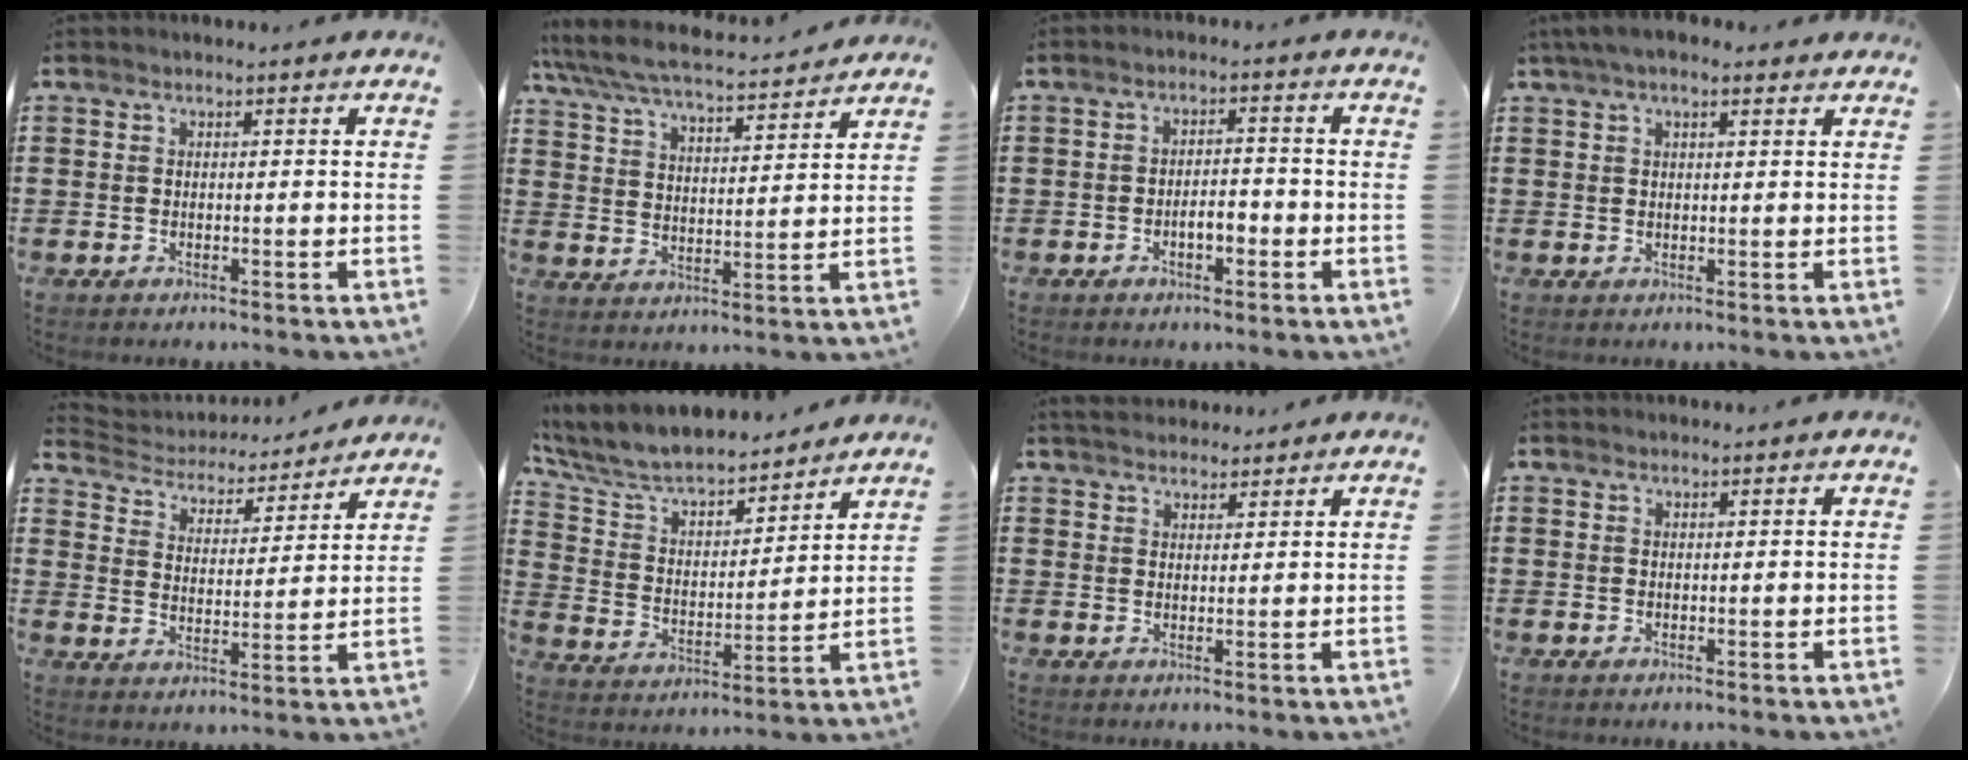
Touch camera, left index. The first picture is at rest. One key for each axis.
{"total": 5.9, "fx": 5.6, "fy": 0.4, "fz": 1.9, "tx": -0.061, "ty": -0.035, "tz": 0.092}
{"total": 3.2, "fx": -1.2, "fy": 1.3, "fz": 2.7, "tx": -0.050, "ty": 0.007, "tz": -0.024}
{"total": 3.5, "fx": 2.3, "fy": 1.2, "fz": 2.3, "tx": -0.049, "ty": 0.009, "tz": 0.042}
{"total": 4.0, "fx": 3.9, "fy": 0.8, "fz": 0.3, "tx": -0.032, "ty": -0.029, "tz": 0.062}
{"total": 7.5, "fx": 6.8, "fy": 1.7, "fz": 2.7, "tx": -0.085, "ty": -0.046, "tz": 0.115}
{"total": 3.1, "fx": 2.9, "fy": 0.8, "fz": 0.1, "tx": -0.011, "ty": -0.002, "tz": 0.057}
{"total": 0.8, "fx": 0.8, "fy": 0.2, "fz": 0.1, "tx": -0.004, "ty": 0.000, "tz": 0.016}